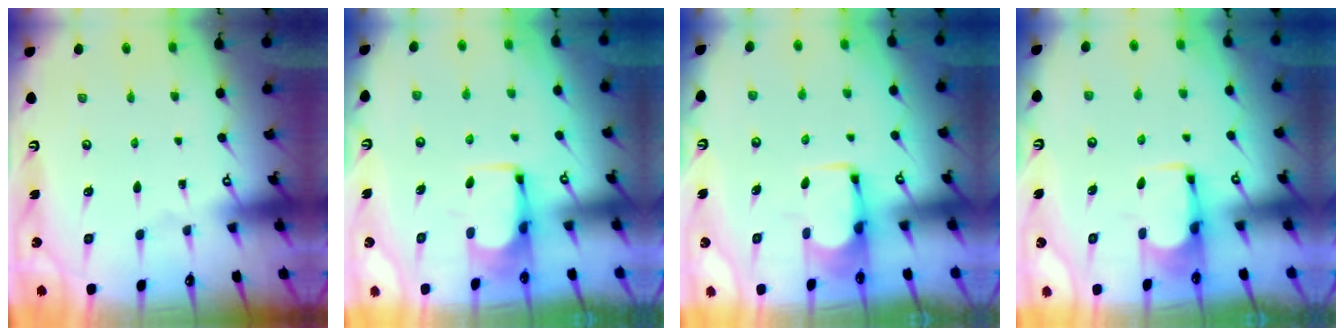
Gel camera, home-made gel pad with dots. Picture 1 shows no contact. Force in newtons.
{"total": 5.4, "press": 5.4, "slide": 0.5}
{"total": 1.6, "press": 1.5, "slide": 0.6}
{"total": 1.7, "press": 1.5, "slide": 0.9}